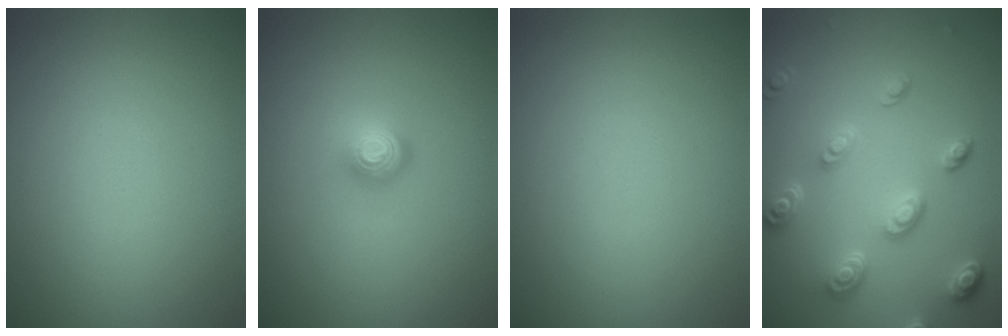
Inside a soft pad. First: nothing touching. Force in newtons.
{"total": 1.9, "press": 1.4, "slide": 1.3}
{"total": 0.0}
{"total": 4.7, "press": 3.6, "slide": 3.1}